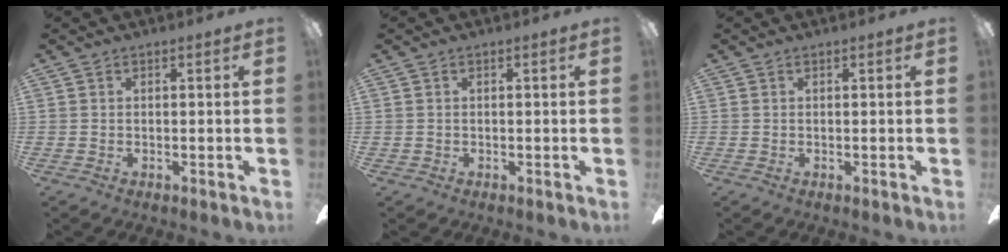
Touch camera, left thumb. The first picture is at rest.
{"total": 0.6, "force": [-0.2, 0.5, 0.1], "torque": [0.000, 0.004, -0.005]}
{"total": 0.0}